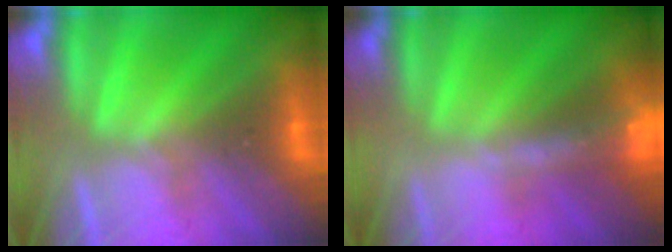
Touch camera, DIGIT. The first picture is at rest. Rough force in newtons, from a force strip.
{"total": 8.7}